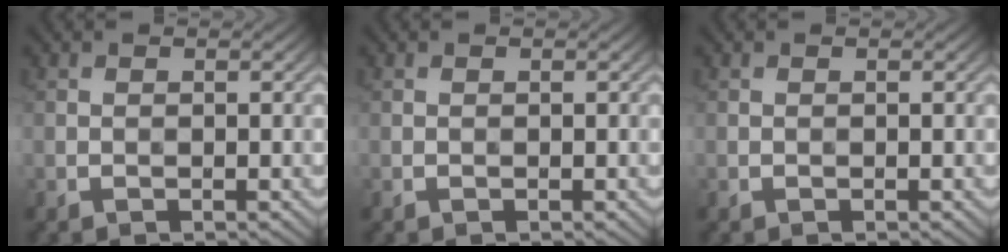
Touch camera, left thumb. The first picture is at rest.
{"total": 0.0}
{"total": 0.0}